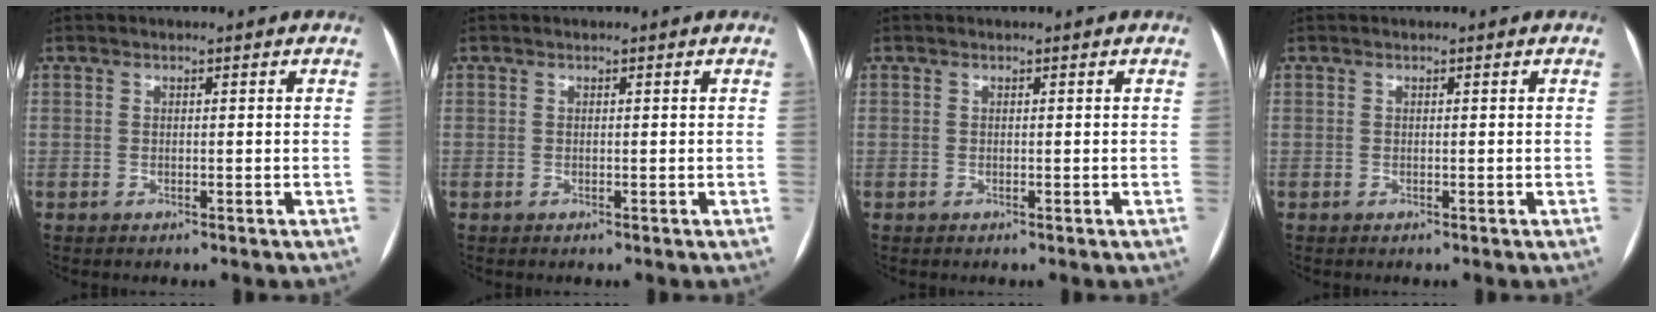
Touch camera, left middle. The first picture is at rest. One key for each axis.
{"total": 0.0}
{"total": 0.0}
{"total": 0.0}